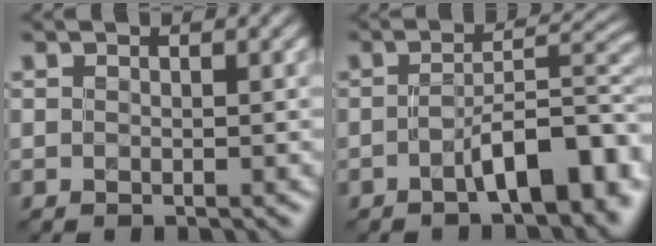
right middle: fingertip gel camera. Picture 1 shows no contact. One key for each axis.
{"total": 7.2, "fx": -2.5, "fy": 2.5, "fz": 6.3, "tx": -0.091, "ty": 0.014, "tz": -0.041}